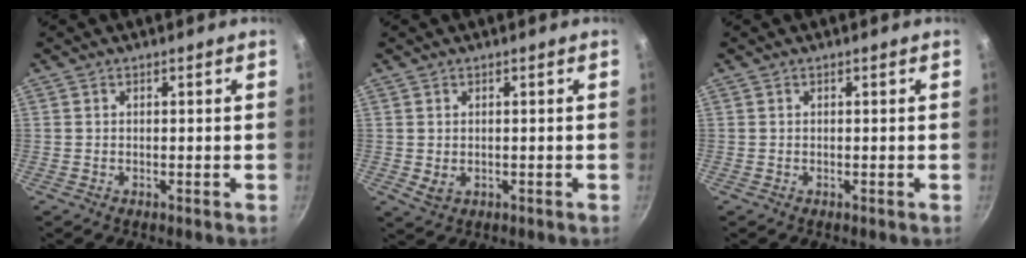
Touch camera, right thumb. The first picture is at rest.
{"total": 2.2, "force": [0.0, 1.5, 1.6], "torque": [-0.026, -0.005, 0.006]}
{"total": 0.0}